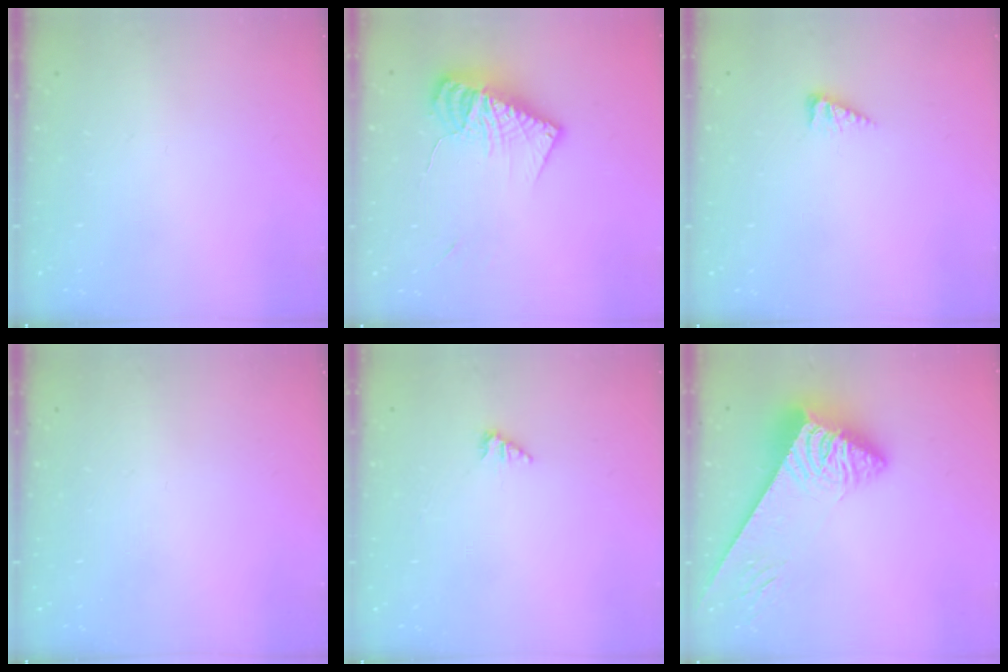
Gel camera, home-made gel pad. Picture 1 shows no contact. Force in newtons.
{"total": 12.3, "press": 12.2, "slide": 1.3}
{"total": 2.9, "press": 2.9, "slide": 0.3}
{"total": 0.0}
{"total": 1.7, "press": 1.7, "slide": 0.3}
{"total": 4.5, "press": 4.5, "slide": 0.5}